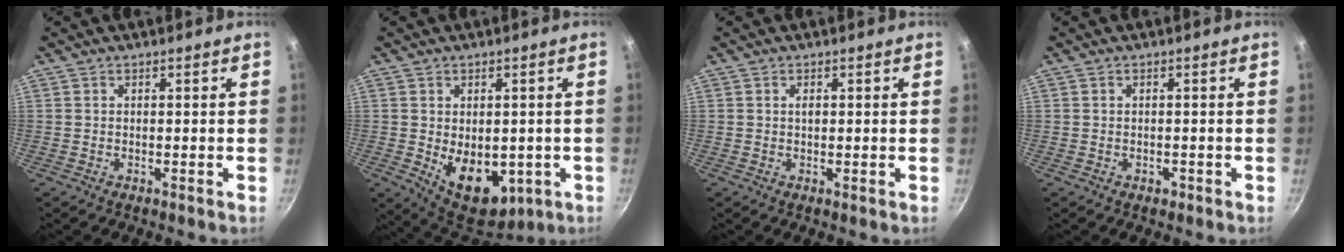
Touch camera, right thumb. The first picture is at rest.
{"total": 12.1, "force": [-2.1, 7.9, 9.0], "torque": [-0.097, -0.016, -0.007]}
{"total": 1.1, "force": [0.2, 0.6, 0.9], "torque": [-0.012, 0.001, 0.002]}
{"total": 0.9, "force": [-0.4, 0.7, 0.4], "torque": [-0.004, 0.003, -0.004]}